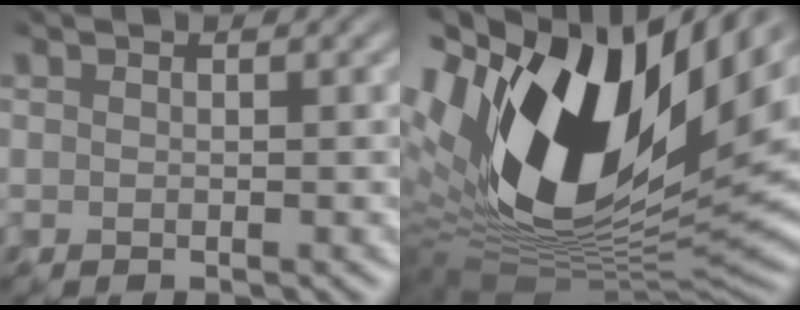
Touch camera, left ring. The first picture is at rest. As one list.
[{"total": 18.2, "force": [5.4, 9.6, 14.5], "torque": [-0.291, 0.005, 0.087]}]